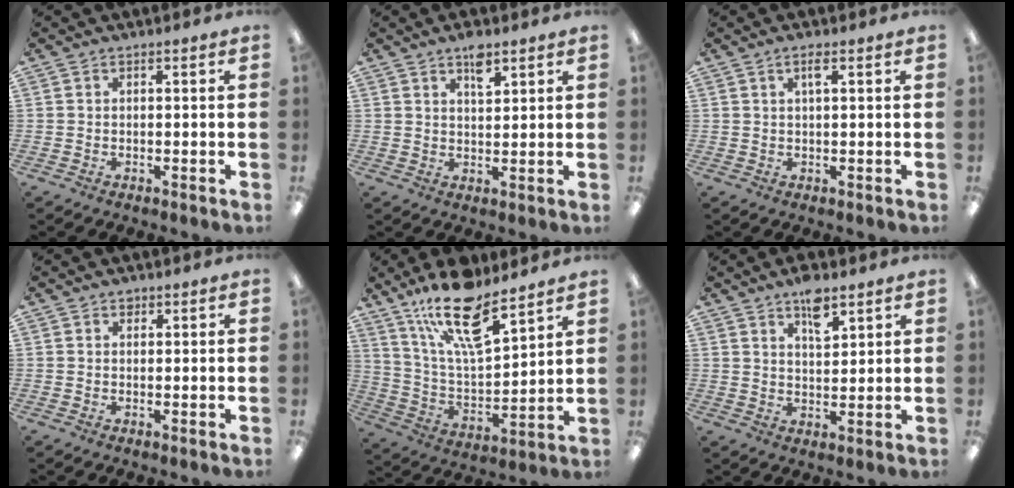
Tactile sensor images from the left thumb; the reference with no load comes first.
{"total": 4.9, "force": [3.3, 2.0, 3.0], "torque": [-0.034, -0.015, 0.053]}
{"total": 2.3, "force": [1.2, 0.5, 1.9], "torque": [-0.034, 0.002, 0.017]}
{"total": 1.2, "force": [0.8, 0.7, 0.3], "torque": [0.001, -0.002, 0.014]}
{"total": 19.3, "force": [13.7, 6.5, 12.0], "torque": [-0.212, -0.079, 0.235]}
{"total": 7.0, "force": [4.8, 2.9, 4.2], "torque": [-0.053, -0.027, 0.080]}